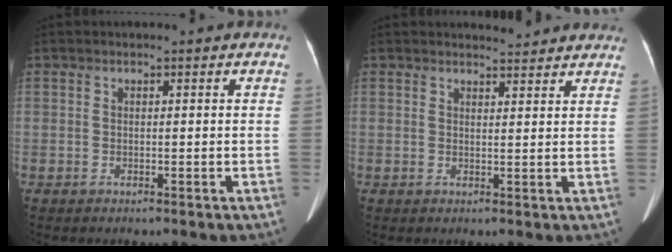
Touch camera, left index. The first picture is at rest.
{"total": 4.2, "force": [4.1, 0.7, 0.6], "torque": [-0.012, 0.003, 0.039]}